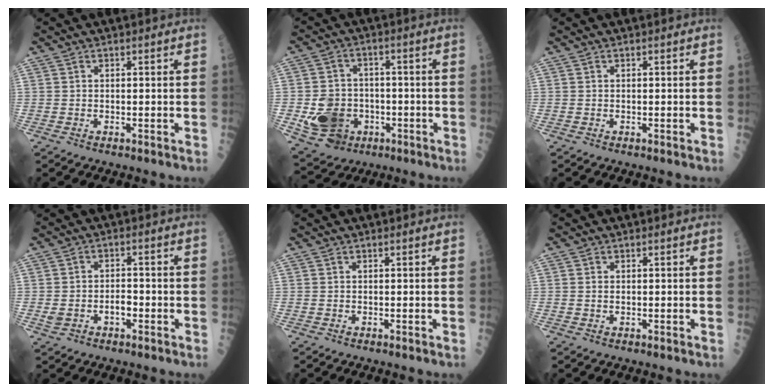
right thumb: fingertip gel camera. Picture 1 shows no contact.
{"total": 10.9, "force": [-2.6, 9.1, 5.3], "torque": [-0.067, 0.011, -0.033]}
{"total": 0.0}
{"total": 4.5, "force": [-1.3, 3.0, 3.2], "torque": [-0.047, 0.022, -0.015]}
{"total": 0.0}
{"total": 0.7, "force": [0.2, 0.3, 0.6], "torque": [-0.010, -0.001, 0.004]}